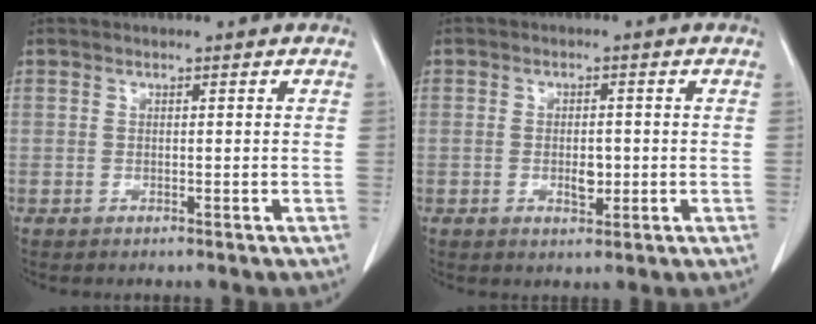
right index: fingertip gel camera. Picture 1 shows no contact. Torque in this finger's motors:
{"motor_torque": [-0.08, 0.13, 0.05, 0.03]}